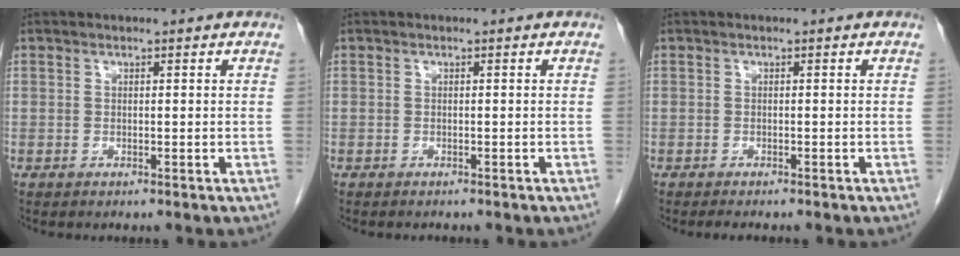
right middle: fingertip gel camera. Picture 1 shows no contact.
{"total": 1.3, "force": [-1.1, 0.4, 0.5], "torque": [-0.013, -0.003, -0.011]}
{"total": 2.5, "force": [-2.2, 0.6, 1.2], "torque": [-0.015, -0.004, -0.022]}